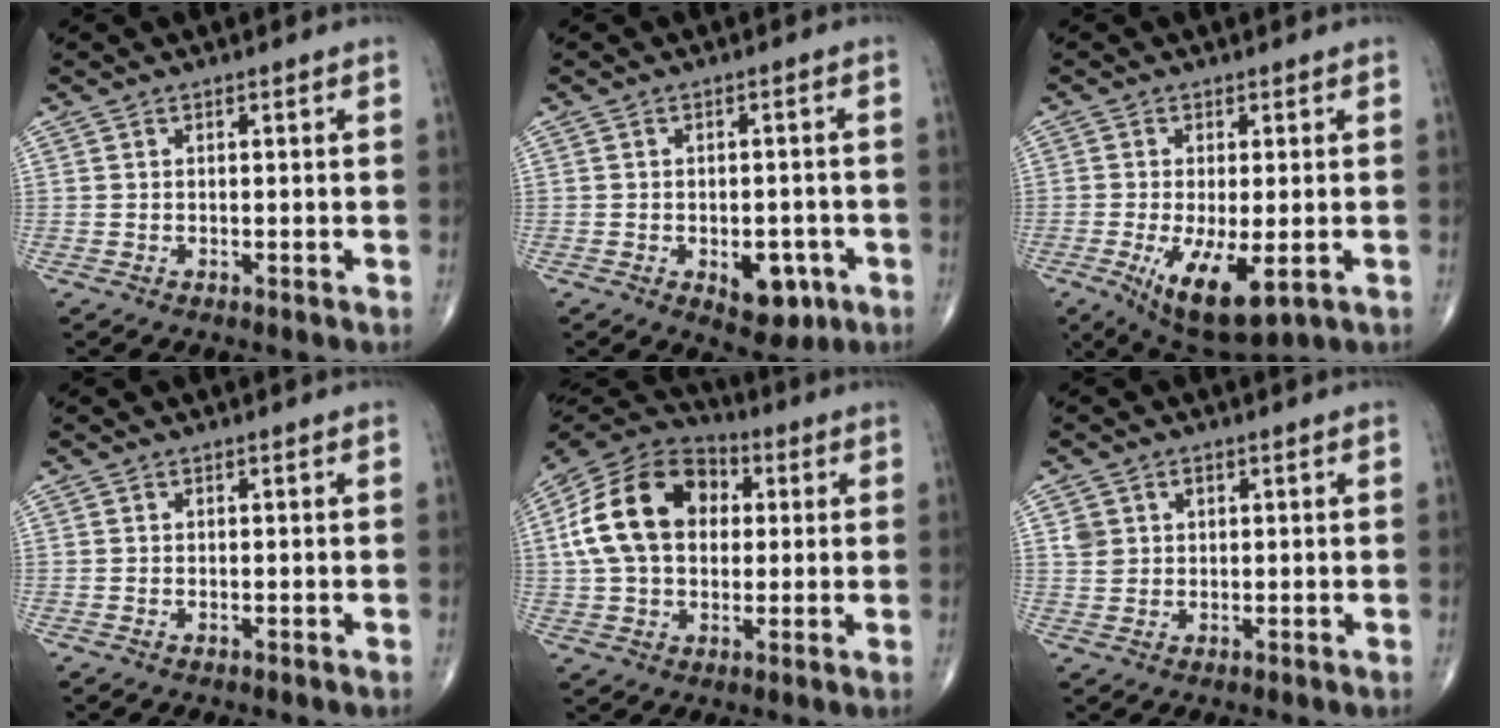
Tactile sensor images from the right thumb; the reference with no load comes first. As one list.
[{"total": 7.2, "force": [-2.8, 4.2, 5.1], "torque": [-0.043, 0.008, -0.027]}, {"total": 11.2, "force": [-3.4, 4.1, 9.8], "torque": [-0.170, -0.024, -0.044]}, {"total": 0.0}, {"total": 18.7, "force": [3.1, 13.2, 12.9], "torque": [-0.225, 0.022, 0.047]}, {"total": 3.4, "force": [1.2, 2.9, 1.3], "torque": [-0.010, -0.005, 0.026]}]